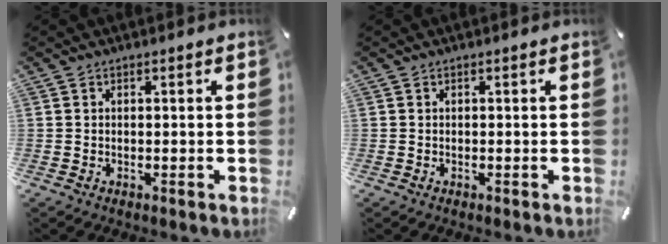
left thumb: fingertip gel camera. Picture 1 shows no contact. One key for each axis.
{"total": 0.0}